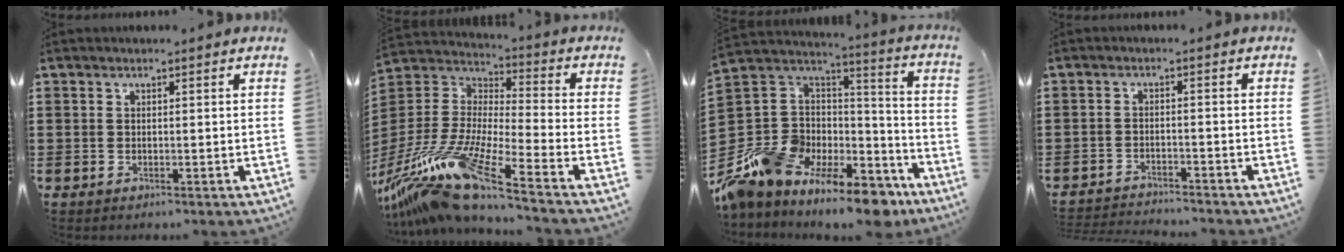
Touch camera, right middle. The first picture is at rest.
{"total": 15.2, "force": [-11.8, 0.4, 9.6], "torque": [-0.222, -0.012, -0.235]}
{"total": 13.5, "force": [-11.6, 6.2, 3.2], "torque": [-0.089, 0.026, -0.219]}
{"total": 2.7, "force": [-2.7, 0.2, -0.1], "torque": [-0.006, 0.000, -0.060]}